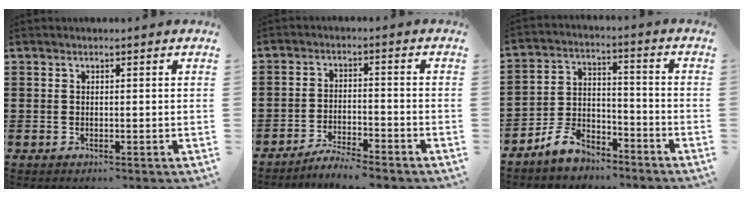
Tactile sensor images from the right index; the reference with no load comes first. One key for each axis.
{"total": 3.8, "fx": -3.7, "fy": -0.2, "fz": 0.6, "tx": -0.015, "ty": 0.003, "tz": -0.076}
{"total": 6.4, "fx": -5.7, "fy": 2.4, "fz": 1.6, "tx": -0.049, "ty": 0.015, "tz": -0.117}